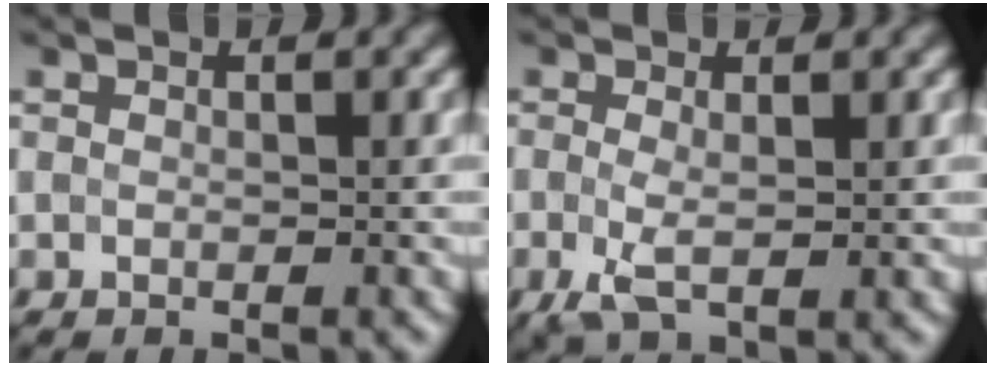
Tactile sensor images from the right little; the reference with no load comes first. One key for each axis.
{"total": 2.1, "fx": -0.6, "fy": 0.7, "fz": 1.9, "tx": -0.057, "ty": -0.004, "tz": -0.011}